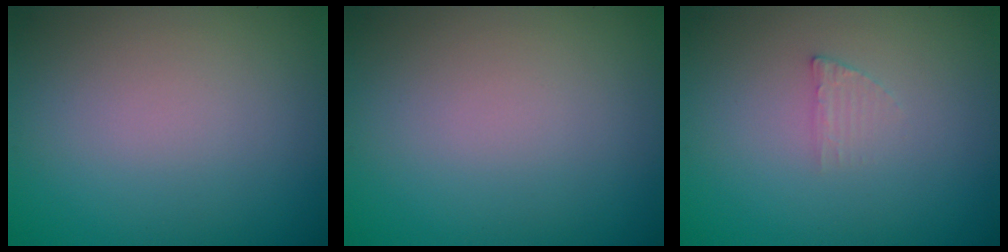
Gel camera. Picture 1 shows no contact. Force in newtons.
{"total": 0.0}
{"total": 1.0, "press": 1.0, "slide": 0.2}